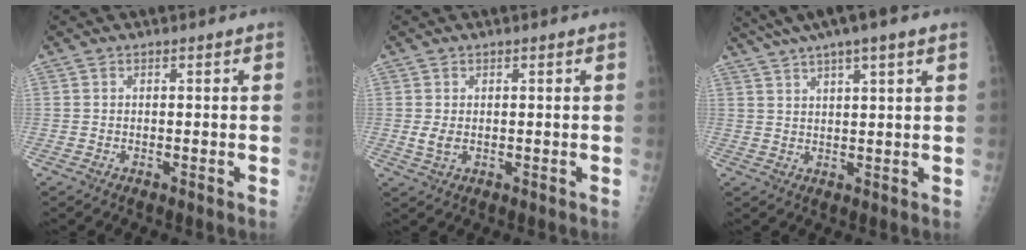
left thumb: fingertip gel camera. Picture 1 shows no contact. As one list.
[{"total": 2.2, "force": [0.2, 1.3, 1.8], "torque": [-0.033, -0.006, 0.007]}, {"total": 11.6, "force": [7.7, 1.9, 8.5], "torque": [-0.140, 0.016, 0.127]}]